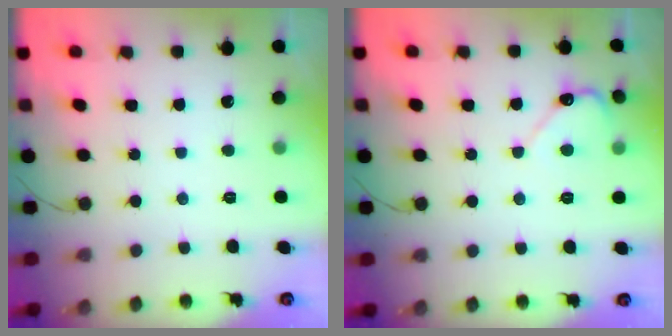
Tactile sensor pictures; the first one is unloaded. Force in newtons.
{"total": 4.1, "press": 4.1, "slide": 0.4}